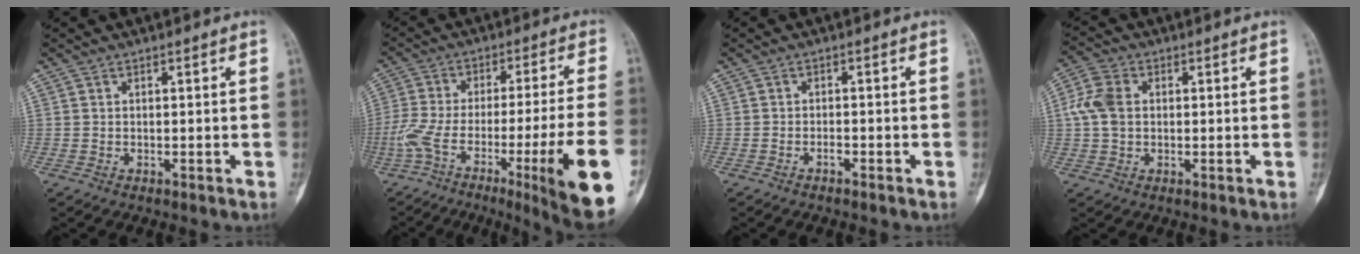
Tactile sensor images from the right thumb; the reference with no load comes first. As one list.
[{"total": 21.8, "force": [-8.4, 1.9, 20.0], "torque": [-0.326, 0.029, -0.129]}, {"total": 1.1, "force": [-0.8, 0.3, 0.6], "torque": [-0.013, 0.009, -0.015]}, {"total": 6.4, "force": [0.6, 4.6, 4.4], "torque": [-0.102, 0.015, 0.007]}]